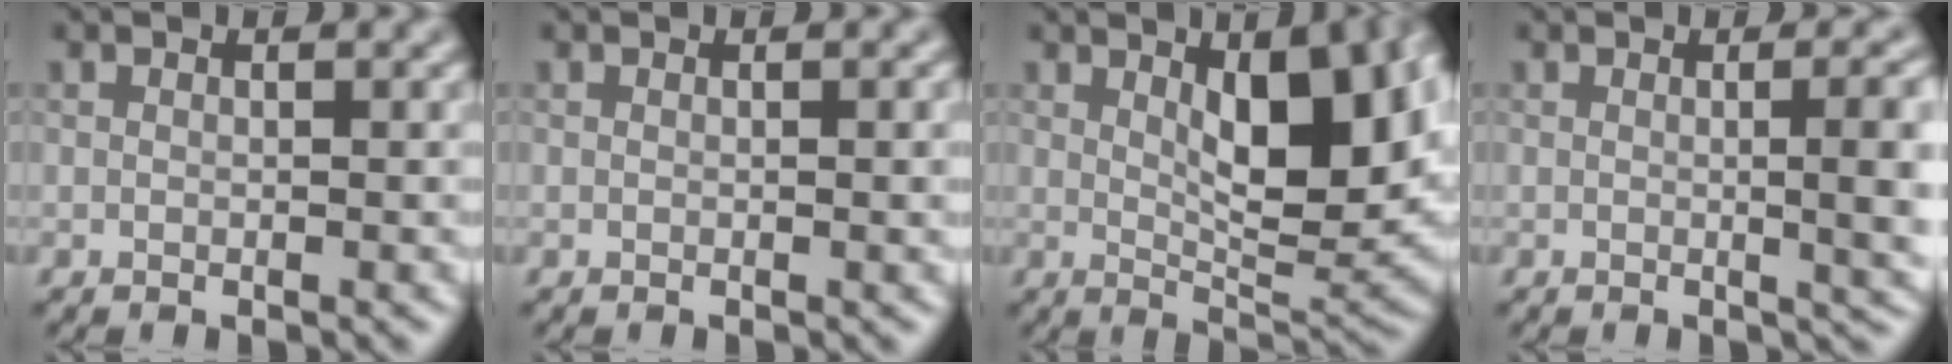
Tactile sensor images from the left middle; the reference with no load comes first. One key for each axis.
{"total": 0.9, "fx": 0.0, "fy": 0.2, "fz": 0.8, "tx": -0.009, "ty": 0.001, "tz": 0.000}
{"total": 9.7, "fx": 2.5, "fy": 3.3, "fz": 8.8, "tx": -0.126, "ty": 0.000, "tz": 0.043}
{"total": 6.5, "fx": 0.1, "fy": 2.3, "fz": 6.1, "tx": -0.055, "ty": 0.003, "tz": 0.004}